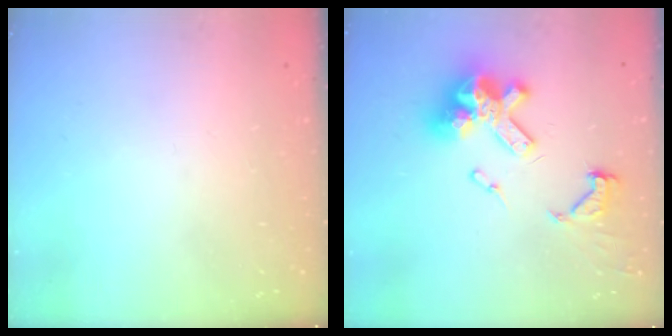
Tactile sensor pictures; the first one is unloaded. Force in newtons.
{"total": 15.4, "press": 15.3, "slide": 1.5}